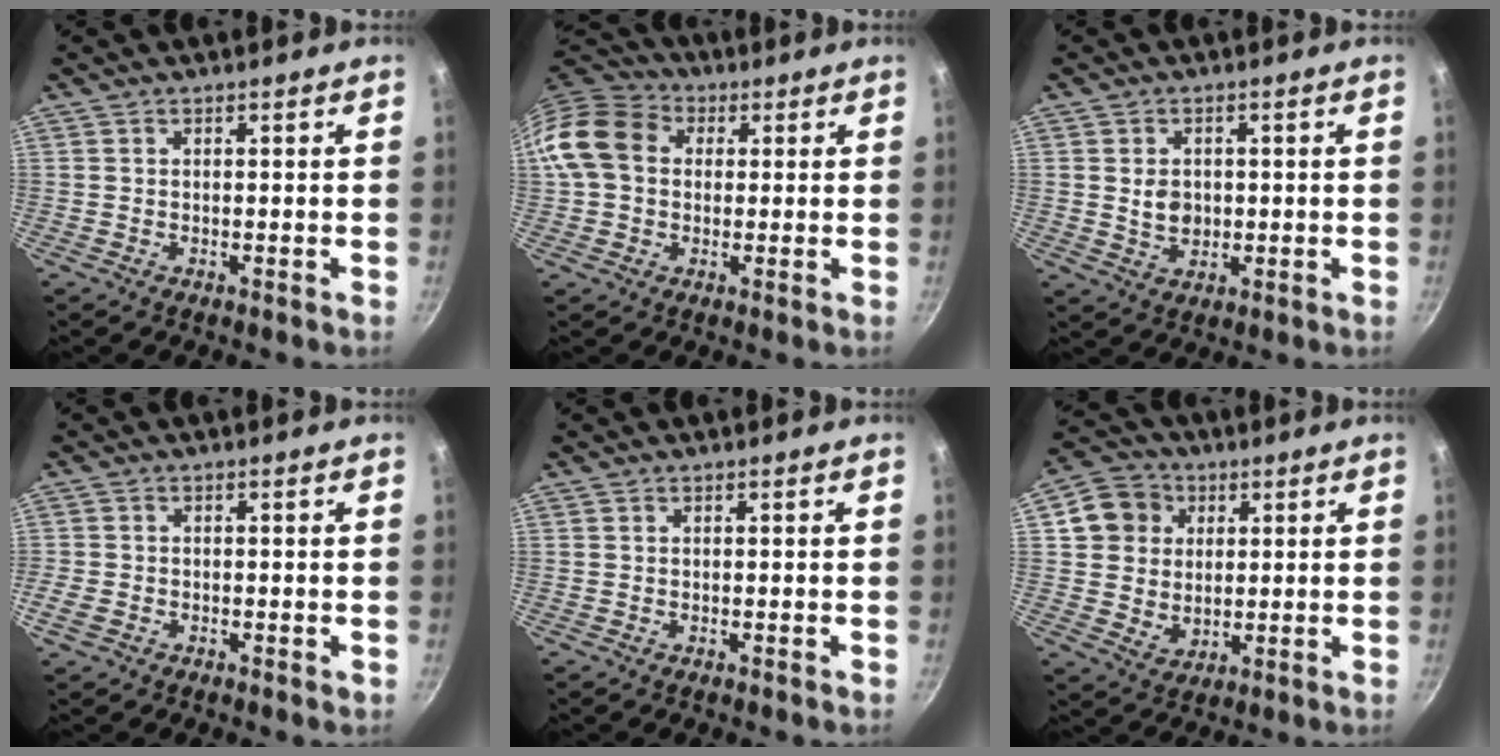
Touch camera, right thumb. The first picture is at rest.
{"total": 12.3, "force": [1.6, 9.9, 7.2], "torque": [-0.113, 0.026, 0.012]}
{"total": 4.7, "force": [0.2, 3.7, 2.9], "torque": [-0.036, -0.001, 0.008]}
{"total": 3.0, "force": [-1.2, 2.2, 1.7], "torque": [-0.037, 0.000, -0.023]}
{"total": 0.0}
{"total": 10.9, "force": [3.1, 9.5, 4.2], "torque": [-0.037, -0.002, 0.054]}